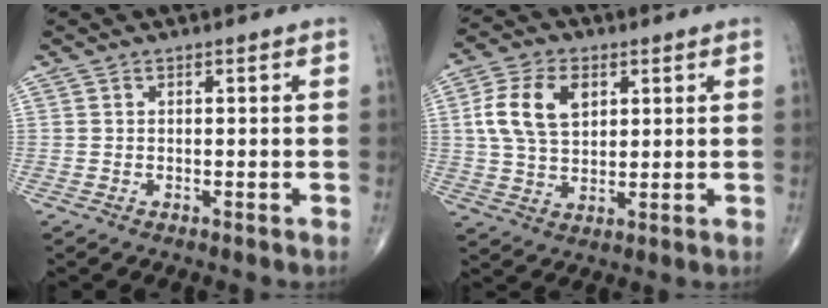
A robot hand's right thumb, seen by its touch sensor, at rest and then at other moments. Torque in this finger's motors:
{"motor_torque": [-0.54, 0.62, 0.88, 0.21, 0.07]}